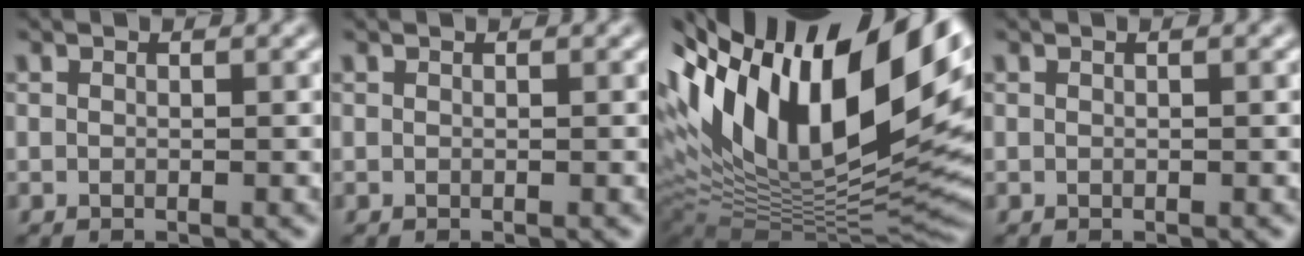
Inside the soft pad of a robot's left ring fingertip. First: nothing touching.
{"total": 0.0}
{"total": 19.5, "force": [6.8, 8.8, 16.0], "torque": [-0.247, 0.019, 0.125]}
{"total": 0.0}